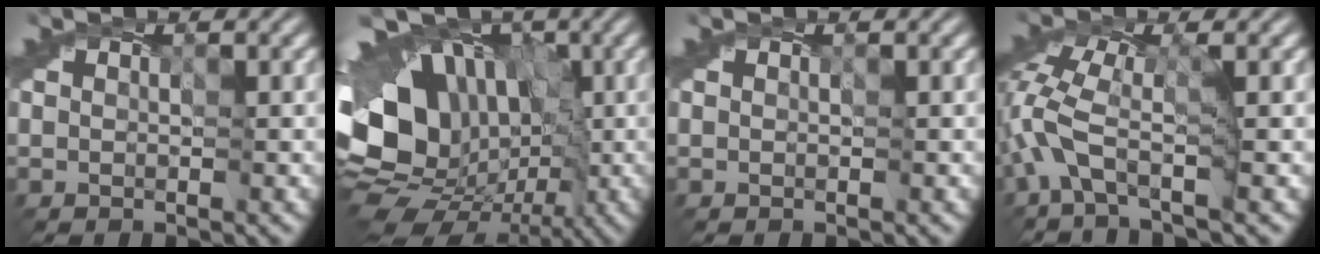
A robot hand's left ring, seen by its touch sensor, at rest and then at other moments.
{"total": 16.6, "force": [-1.1, 13.0, 10.2], "torque": [-0.187, 0.013, -0.028]}
{"total": 0.0}
{"total": 4.0, "force": [-1.4, 1.1, 3.6], "torque": [-0.091, 0.003, -0.040]}